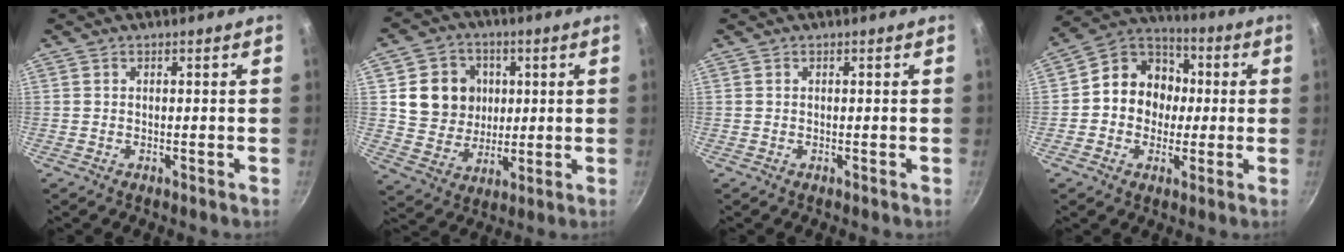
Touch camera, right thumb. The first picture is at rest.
{"total": 11.9, "force": [2.3, 10.7, 4.7], "torque": [-0.051, -0.004, 0.044]}
{"total": 0.0}
{"total": 12.6, "force": [0.1, 11.0, 6.1], "torque": [-0.052, 0.030, -0.019]}